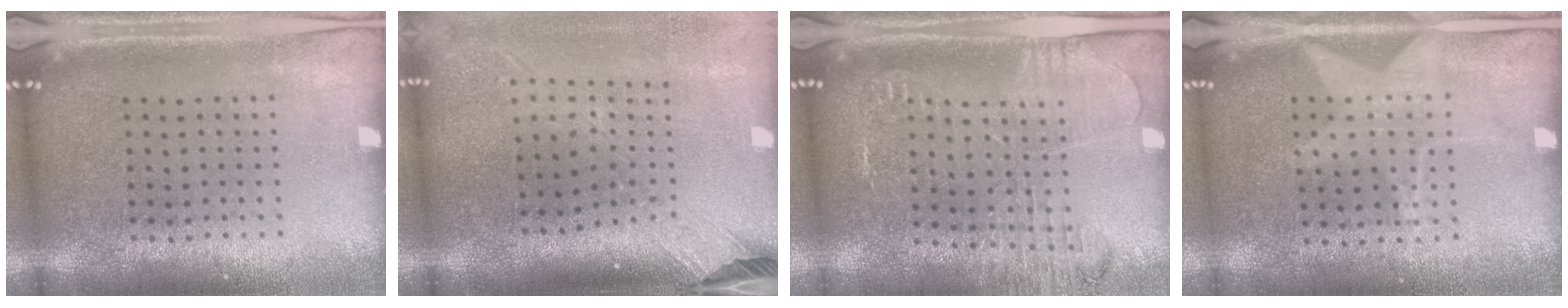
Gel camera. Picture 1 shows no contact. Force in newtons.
{"total": 2.6, "press": 2.0, "slide": 1.7}
{"total": 2.0, "press": 2.0, "slide": 0.1}
{"total": 1.2, "press": 0.9, "slide": 0.8}